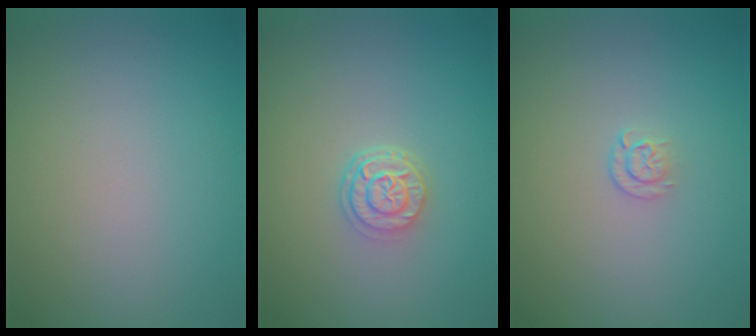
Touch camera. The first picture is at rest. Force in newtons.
{"total": 2.7, "press": 2.2, "slide": 1.6}
{"total": 1.1, "press": 0.6, "slide": 0.9}